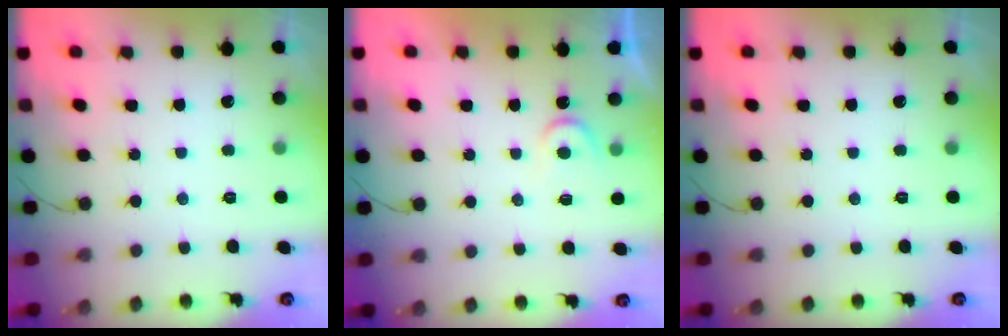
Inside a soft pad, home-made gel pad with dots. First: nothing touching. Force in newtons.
{"total": 4.5, "press": 4.5, "slide": 0.4}
{"total": 0.0}